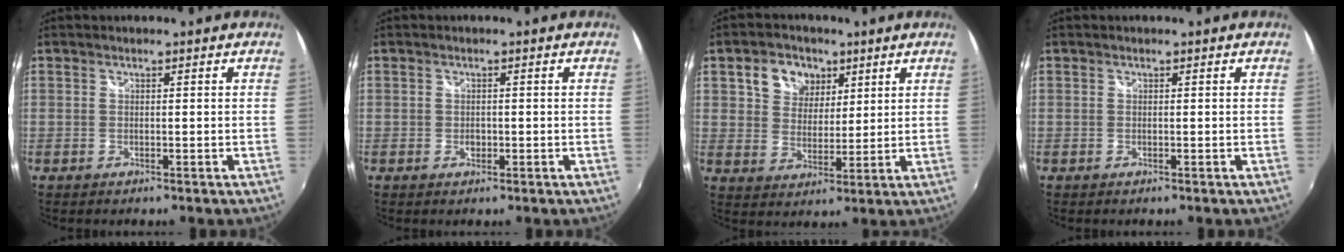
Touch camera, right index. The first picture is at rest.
{"total": 1.3, "force": [-0.3, 1.1, 0.7], "torque": [-0.011, -0.001, -0.006]}
{"total": 8.0, "force": [3.8, 6.3, 3.3], "torque": [-0.064, 0.021, 0.068]}
{"total": 0.0}